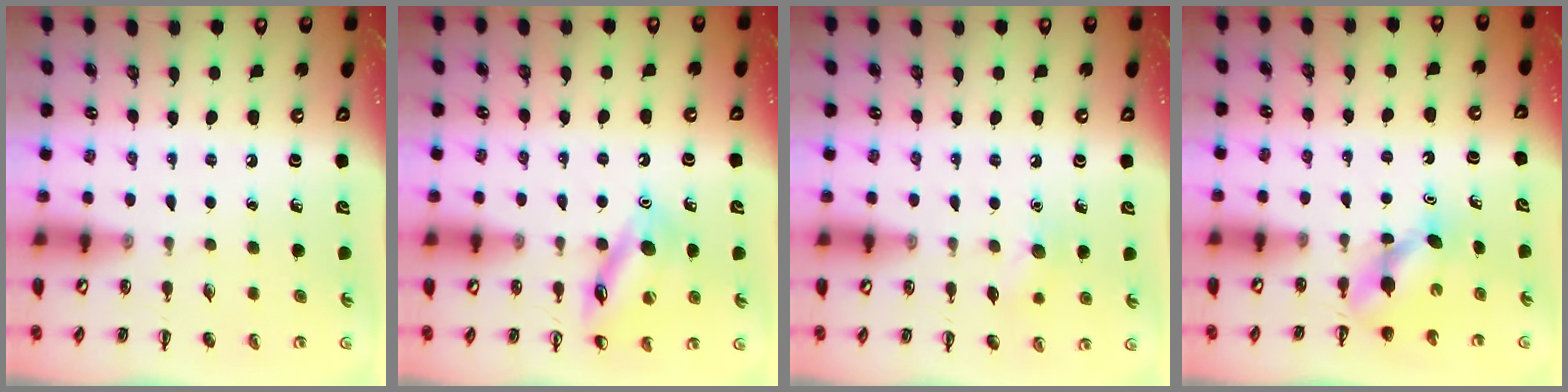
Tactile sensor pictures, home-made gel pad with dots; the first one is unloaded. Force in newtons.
{"total": 12.2, "press": 12.2, "slide": 0.9}
{"total": 8.3, "press": 8.1, "slide": 1.8}
{"total": 4.6, "press": 4.5, "slide": 0.6}